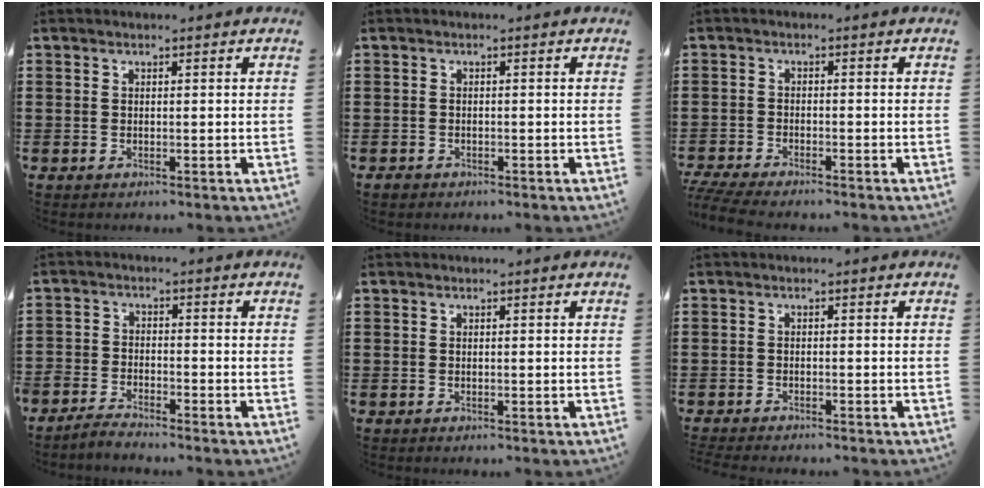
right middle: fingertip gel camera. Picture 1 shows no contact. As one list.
[{"total": 0.7, "force": [-0.6, 0.3, 0.1], "torque": [-0.004, 0.000, -0.013]}, {"total": 3.3, "force": [-3.1, 0.1, 1.0], "torque": [-0.039, -0.008, -0.069]}, {"total": 2.9, "force": [-2.9, 0.4, 0.0], "torque": [-0.014, 0.004, -0.065]}, {"total": 0.0}, {"total": 1.3, "force": [-1.3, 0.1, 0.1], "torque": [-0.004, 0.001, -0.027]}]